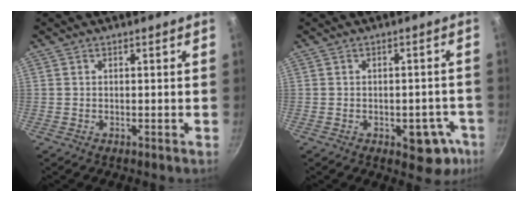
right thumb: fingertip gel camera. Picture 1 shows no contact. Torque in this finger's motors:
{"motor_torque": [2.80, 2.21, 0.56, -0.67, 0.01]}